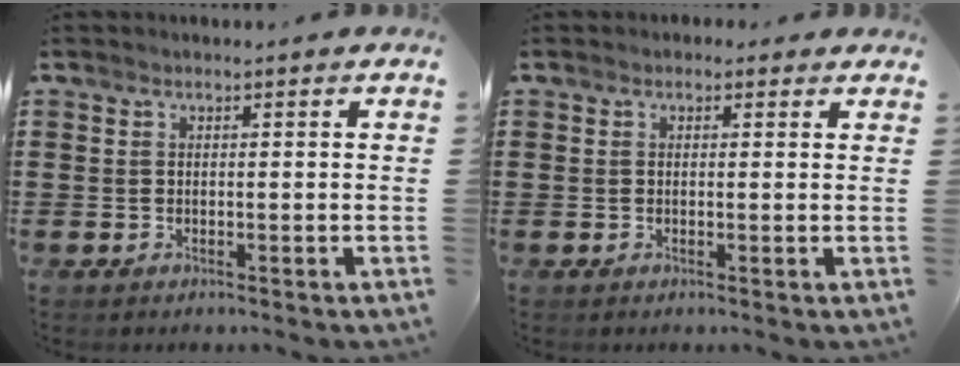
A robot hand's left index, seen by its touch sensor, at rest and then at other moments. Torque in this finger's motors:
{"motor_torque": [2.14, 0.00, 0.48, 0.03]}